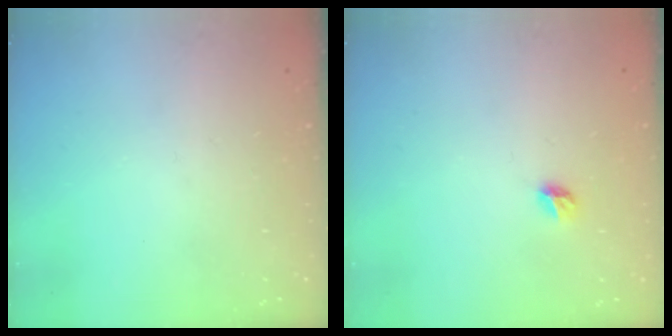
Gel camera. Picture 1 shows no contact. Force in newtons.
{"total": 4.4, "press": 4.4, "slide": 0.5}